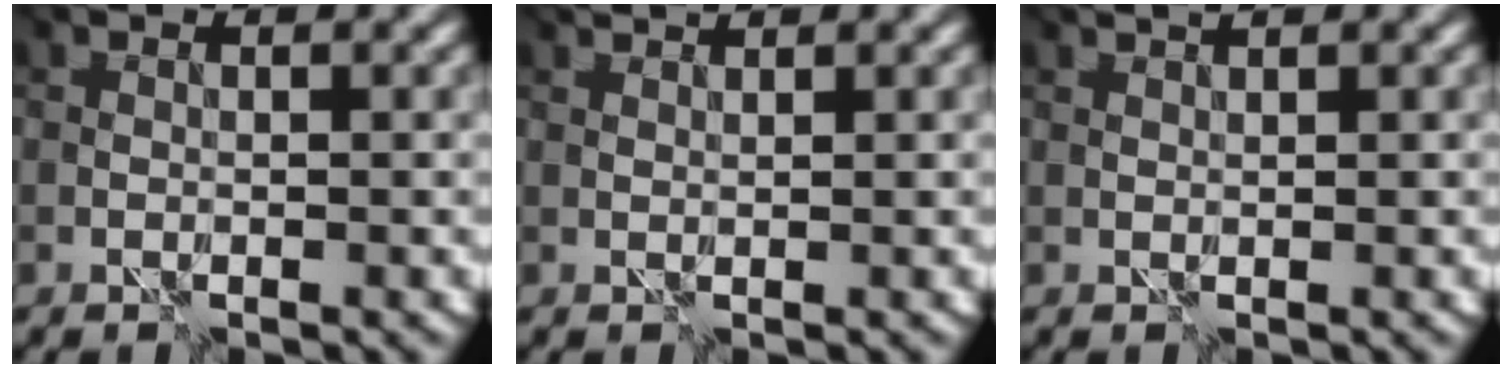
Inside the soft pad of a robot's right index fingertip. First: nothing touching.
{"total": 2.8, "force": [2.7, 0.1, 0.8], "torque": [-0.016, 0.009, 0.038]}
{"total": 1.6, "force": [1.5, -0.6, 0.2], "torque": [-0.007, 0.001, 0.029]}